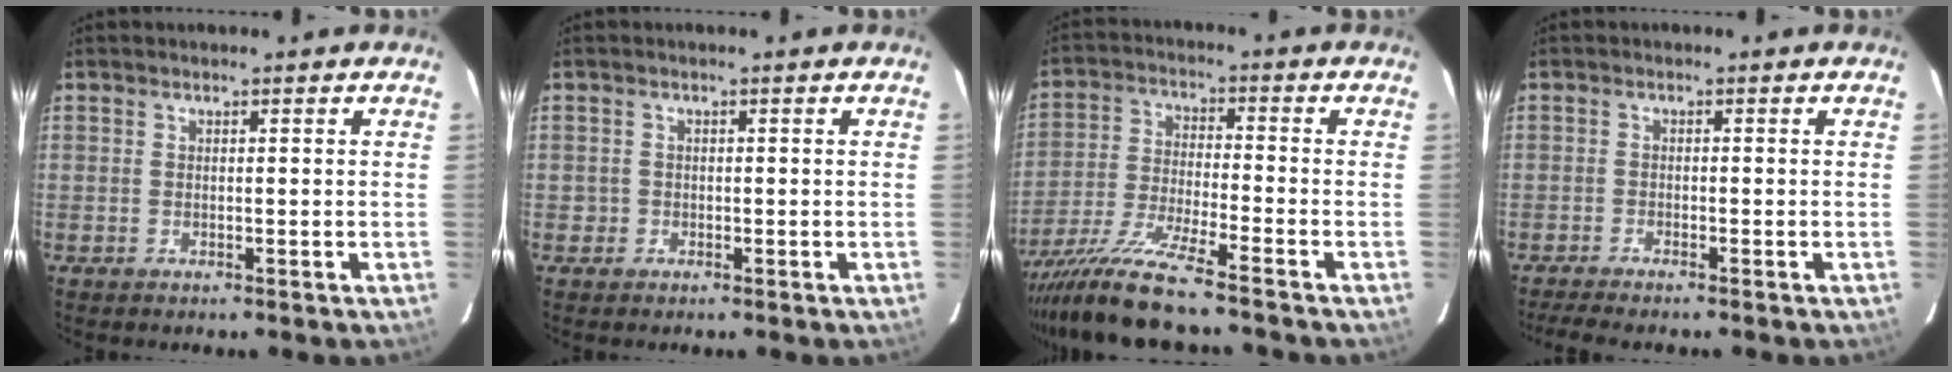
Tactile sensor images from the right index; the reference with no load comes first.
{"total": 1.2, "force": [-0.6, 1.0, 0.0], "torque": [-0.002, 0.002, -0.008]}
{"total": 11.8, "force": [-9.9, -0.3, 6.4], "torque": [-0.131, -0.024, -0.184]}
{"total": 4.4, "force": [-3.9, 0.0, 2.1], "torque": [-0.052, -0.011, -0.067]}